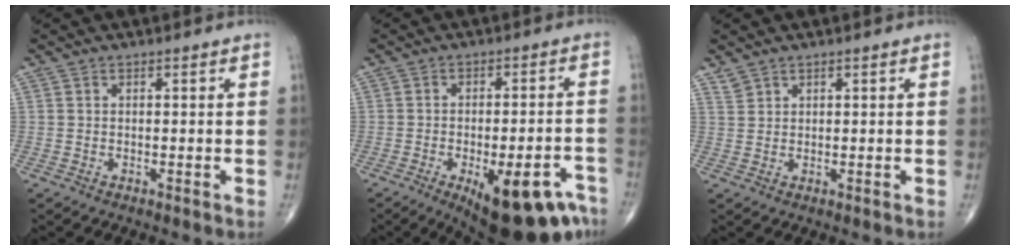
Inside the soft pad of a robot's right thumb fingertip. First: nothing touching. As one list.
[{"total": 17.5, "force": [-9.8, 6.2, 13.1], "torque": [-0.114, 0.041, -0.126]}, {"total": 1.5, "force": [1.3, 0.7, 0.2], "torque": [0.003, -0.003, 0.027]}]